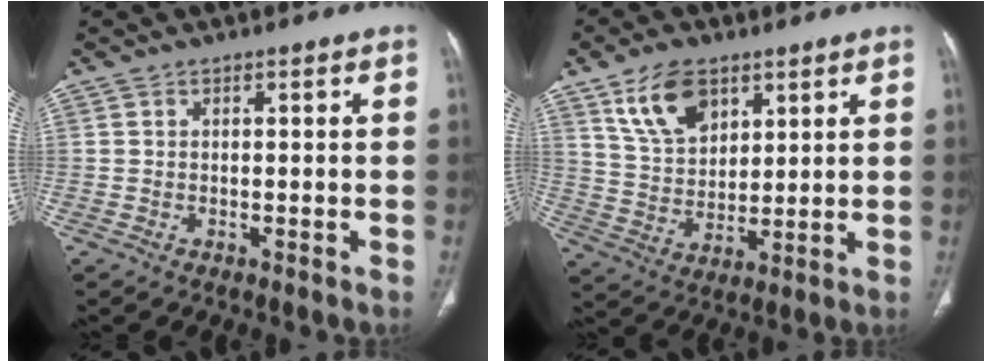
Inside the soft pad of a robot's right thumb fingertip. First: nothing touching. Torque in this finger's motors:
{"motor_torque": [-0.08, 0.09, 0.21, 0.21, 0.25]}